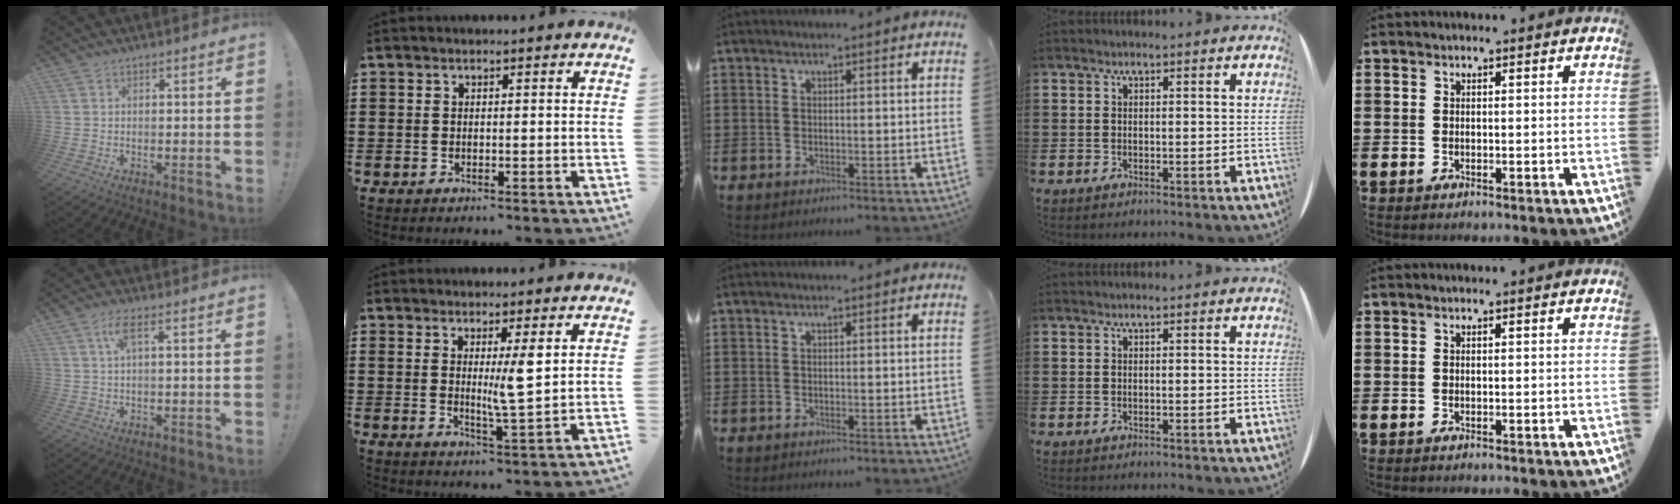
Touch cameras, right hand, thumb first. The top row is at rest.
{"thumb": {"total": 4.4, "force": [1.2, 0.8, 4.2], "torque": [-0.078, 0.001, 0.018]}, "index": {"total": 5.0, "force": [1.8, 0.1, 4.7], "torque": [-0.086, -0.009, 0.026]}}